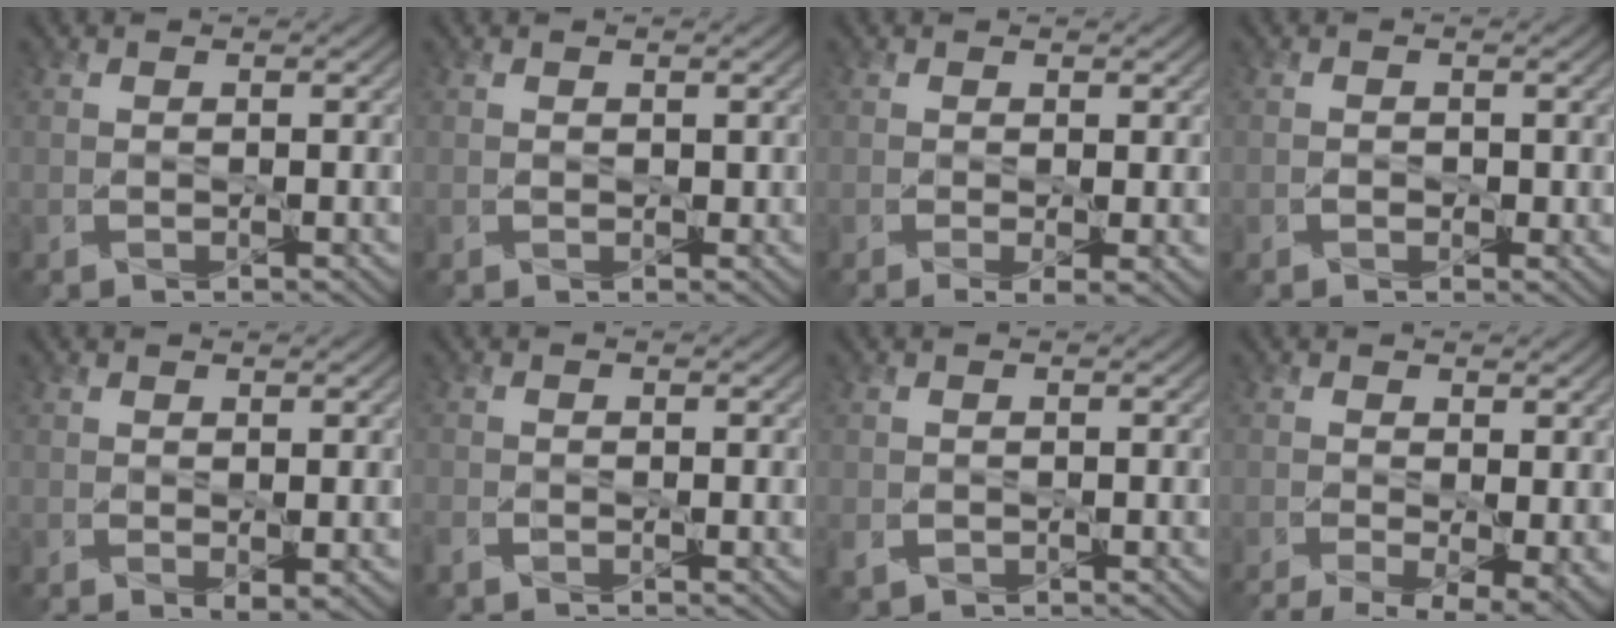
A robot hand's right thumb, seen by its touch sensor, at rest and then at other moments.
{"total": 0.5, "force": [0.3, 0.4, 0.2], "torque": [-0.002, -0.004, 0.003]}
{"total": 1.8, "force": [-0.2, 0.3, 1.7], "torque": [-0.036, -0.009, -0.003]}
{"total": 0.9, "force": [-0.2, 0.7, 0.6], "torque": [-0.007, -0.005, -0.006]}
{"total": 1.1, "force": [0.1, 0.5, 1.0], "torque": [-0.018, -0.006, 0.004]}
{"total": 1.5, "force": [-1.2, 0.7, 0.6], "torque": [-0.020, -0.005, -0.030]}
{"total": 1.8, "force": [-0.6, 1.5, 0.7], "torque": [-0.019, -0.011, -0.013]}
{"total": 6.9, "force": [-3.1, 2.5, 5.6], "torque": [-0.103, -0.026, -0.047]}